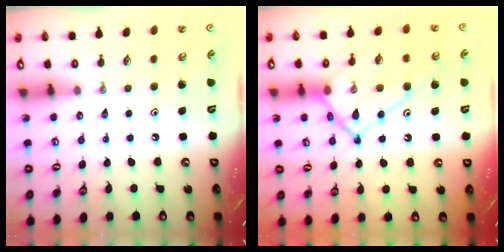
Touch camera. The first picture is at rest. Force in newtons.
{"total": 15.7, "press": 15.6, "slide": 1.5}